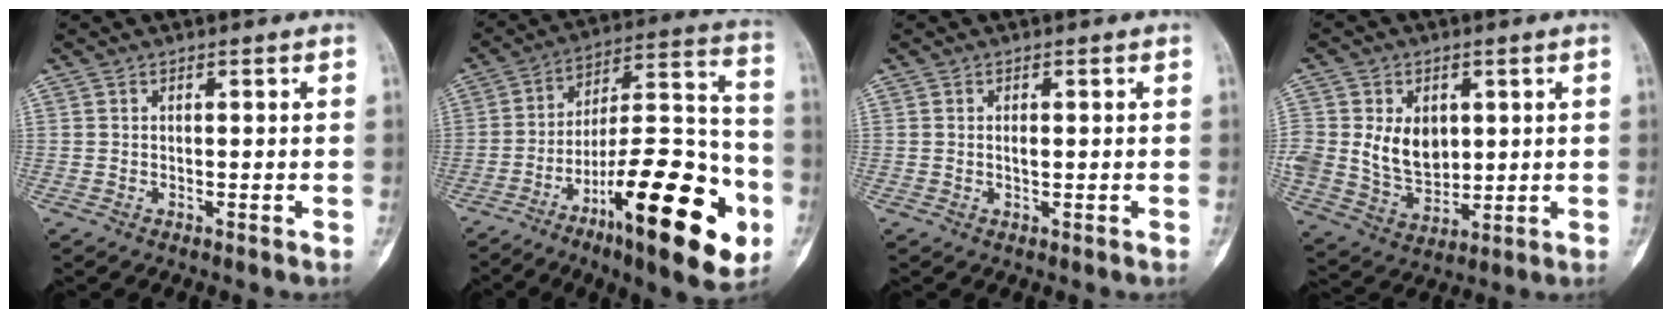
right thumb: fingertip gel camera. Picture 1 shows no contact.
{"total": 28.1, "force": [-11.7, 8.4, 24.2], "torque": [-0.335, 0.064, -0.175]}
{"total": 2.5, "force": [0.1, 1.2, 2.1], "torque": [-0.029, 0.001, 0.003]}
{"total": 12.1, "force": [2.1, 9.2, 7.6], "torque": [-0.114, -0.016, 0.055]}